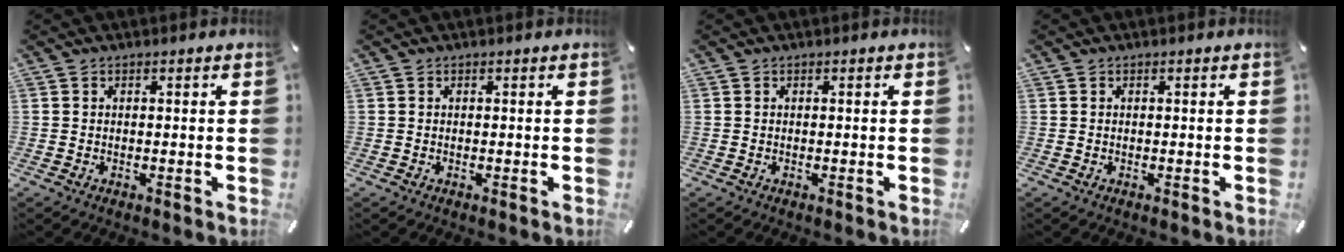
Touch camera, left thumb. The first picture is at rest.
{"total": 0.0}
{"total": 0.0}
{"total": 0.0}